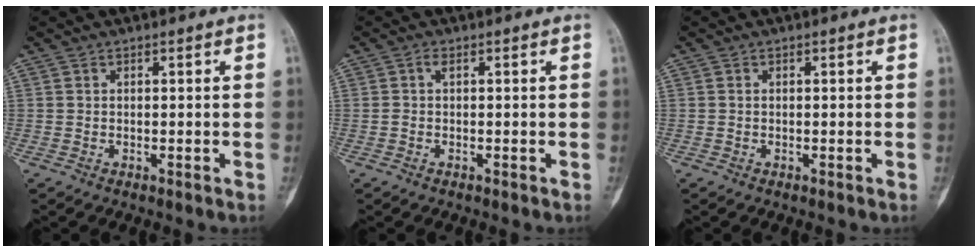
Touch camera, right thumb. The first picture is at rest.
{"total": 1.0, "force": [0.0, 0.5, 0.8], "torque": [-0.018, 0.007, -0.002]}
{"total": 0.0}